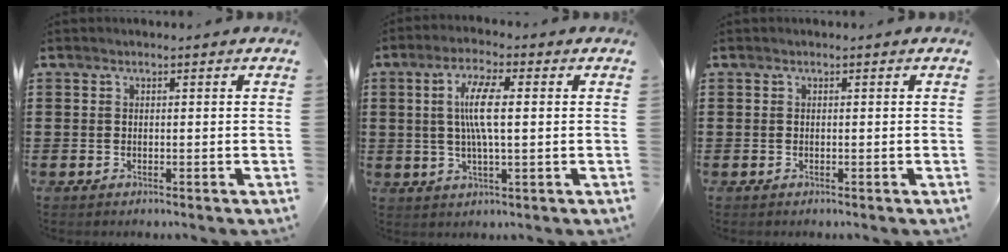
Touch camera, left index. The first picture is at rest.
{"total": 7.3, "force": [1.0, 1.8, 7.0], "torque": [-0.147, 0.000, 0.010]}
{"total": 0.0}